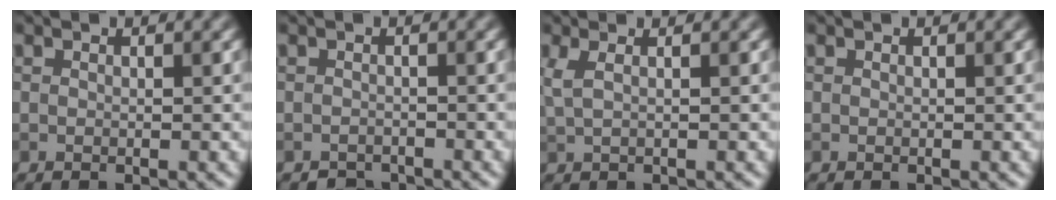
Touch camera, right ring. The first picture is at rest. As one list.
[{"total": 1.2, "force": [-1.1, 0.4, -0.1], "torque": [0.006, 0.003, -0.019]}, {"total": 2.1, "force": [0.7, 0.8, 1.8], "torque": [-0.031, 0.002, 0.010]}, {"total": 0.0}]